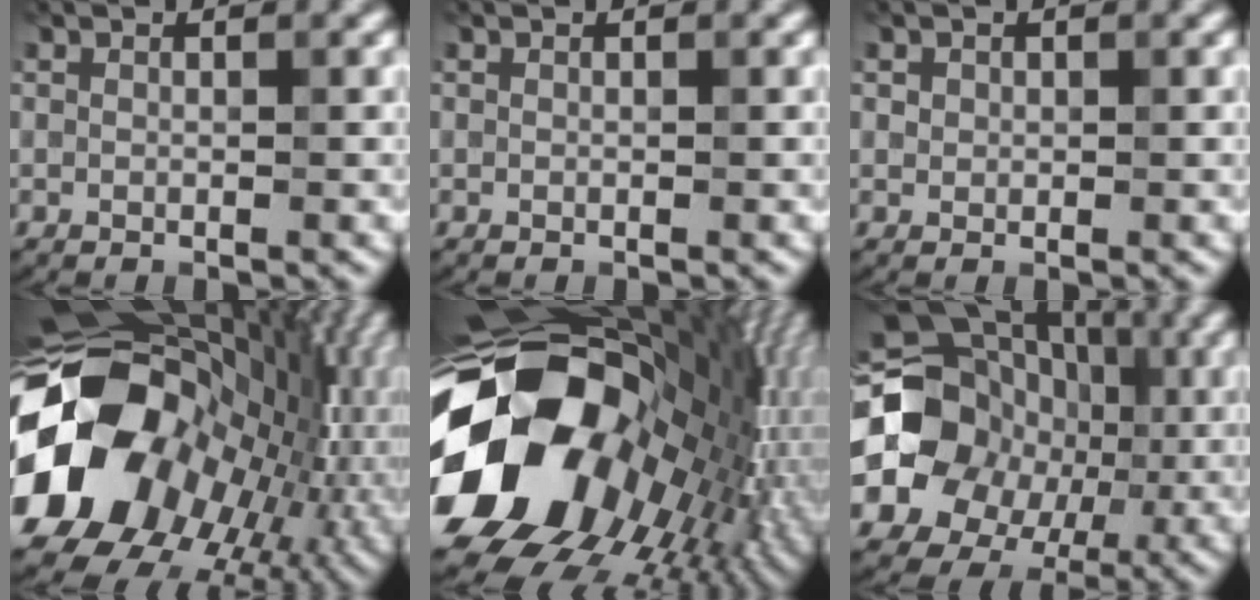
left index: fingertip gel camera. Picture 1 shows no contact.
{"total": 0.0}
{"total": 0.7, "force": [0.3, 0.6, 0.1], "torque": [0.003, -0.003, 0.004]}
{"total": 21.4, "force": [-3.2, 16.6, 13.2], "torque": [-0.287, -0.043, -0.044]}
{"total": 21.0, "force": [-1.8, 15.2, 14.3], "torque": [-0.296, -0.045, -0.011]}
{"total": 17.3, "force": [-1.6, 15.6, 7.2], "torque": [-0.152, 0.003, -0.052]}